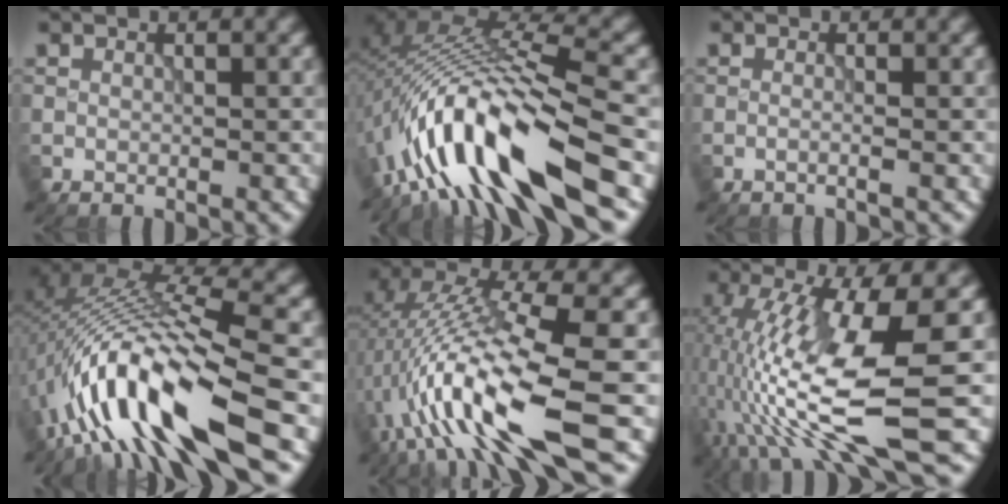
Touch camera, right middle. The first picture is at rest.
{"total": 12.9, "force": [-5.9, 3.3, 11.0], "torque": [-0.202, 0.015, -0.097]}
{"total": 1.3, "force": [-0.1, 0.5, 1.1], "torque": [-0.007, -0.011, -0.022]}
{"total": 13.6, "force": [-4.8, 3.6, 12.2], "torque": [-0.228, 0.017, -0.075]}
{"total": 12.4, "force": [-2.2, 2.7, 11.9], "torque": [-0.231, 0.008, -0.033]}
{"total": 12.1, "force": [-2.8, 2.9, 11.4], "torque": [-0.232, -0.011, -0.045]}